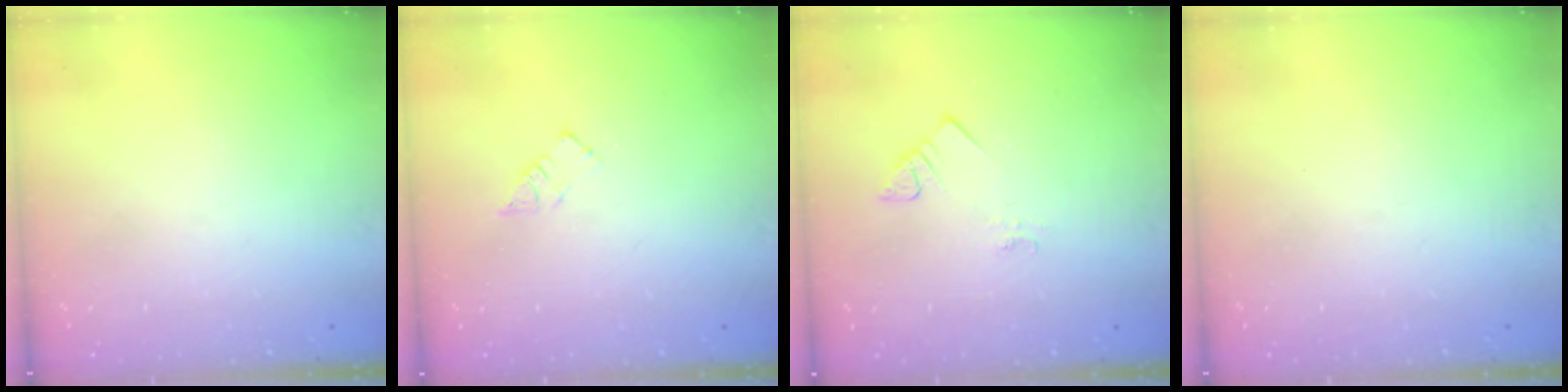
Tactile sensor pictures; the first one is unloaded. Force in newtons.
{"total": 3.7, "press": 3.6, "slide": 0.4}
{"total": 2.1, "press": 2.1, "slide": 0.4}
{"total": 0.0}